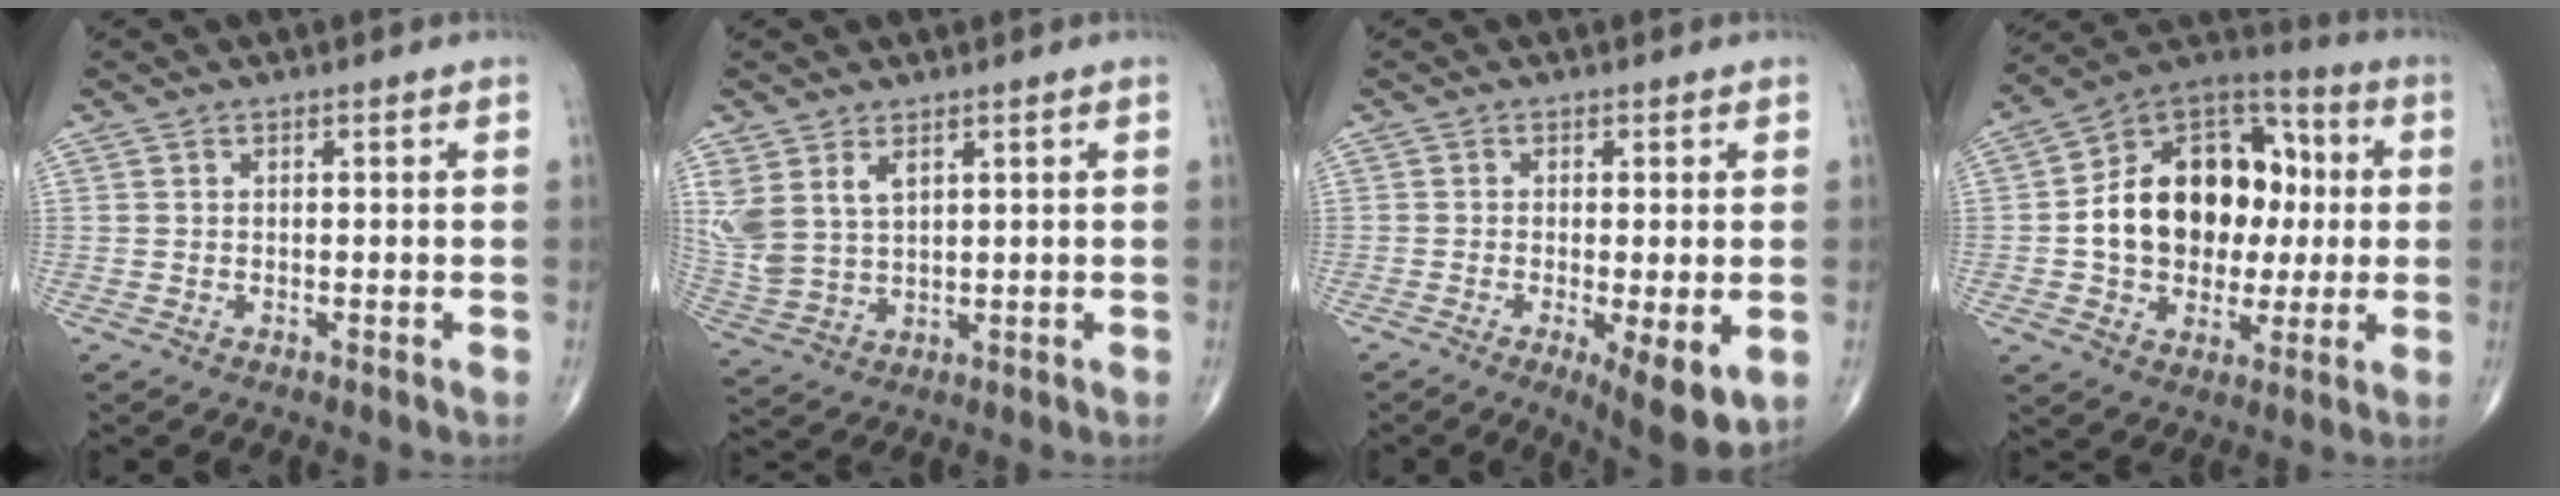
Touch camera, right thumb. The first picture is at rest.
{"total": 7.9, "force": [3.4, 4.8, 5.3], "torque": [-0.115, -0.007, 0.083]}
{"total": 8.3, "force": [-2.3, 2.3, 7.6], "torque": [-0.113, -0.022, -0.034]}
{"total": 21.4, "force": [0.6, 15.6, 14.7], "torque": [-0.192, 0.035, 0.013]}